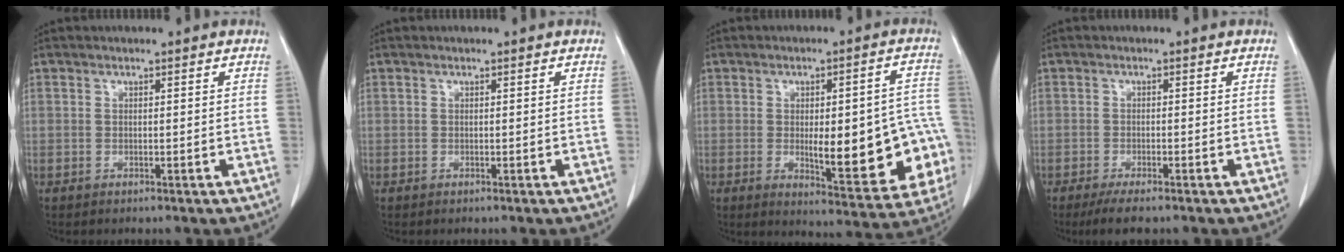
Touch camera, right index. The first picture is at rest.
{"total": 0.0}
{"total": 18.3, "force": [-3.0, 5.3, 17.2], "torque": [-0.146, 0.021, -0.013]}
{"total": 3.7, "force": [-2.6, 0.8, 2.4], "torque": [-0.042, -0.006, -0.042]}